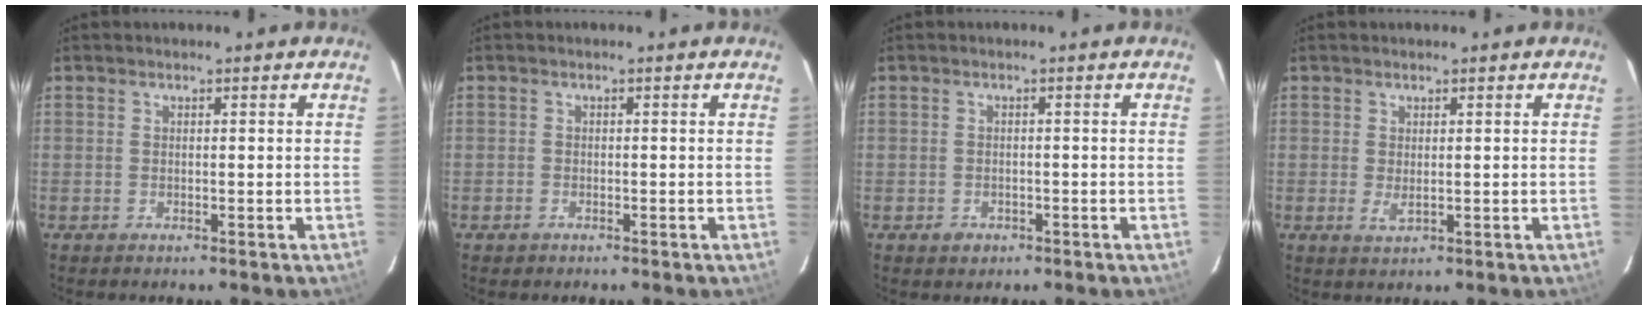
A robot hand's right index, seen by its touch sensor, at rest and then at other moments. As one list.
[{"total": 1.1, "force": [-0.7, 0.8, 0.1], "torque": [-0.003, 0.004, -0.011]}, {"total": 2.1, "force": [-1.2, 1.6, 0.7], "torque": [-0.011, -0.001, -0.014]}, {"total": 1.8, "force": [0.1, 0.7, 1.6], "torque": [-0.030, -0.005, 0.003]}]